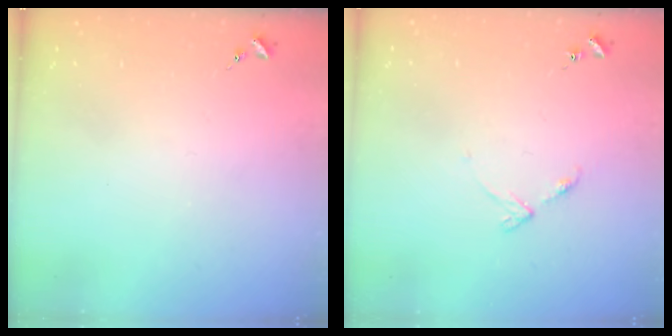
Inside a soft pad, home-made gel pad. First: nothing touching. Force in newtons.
{"total": 5.5, "press": 5.4, "slide": 0.6}